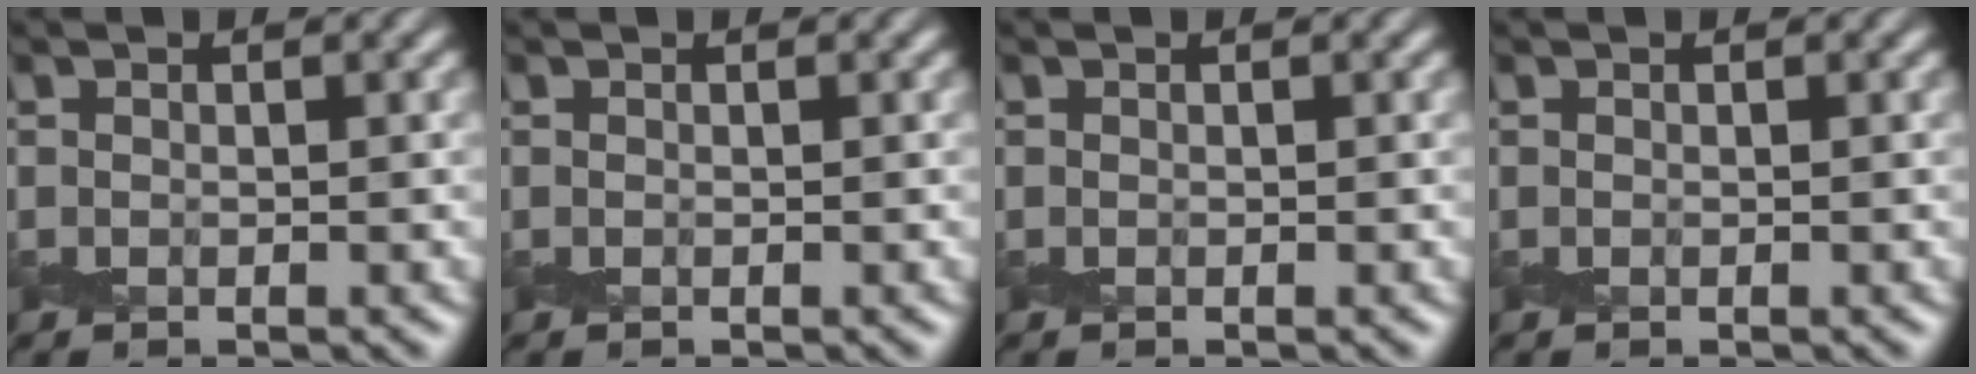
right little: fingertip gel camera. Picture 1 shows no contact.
{"total": 0.0}
{"total": 0.0}
{"total": 0.0}